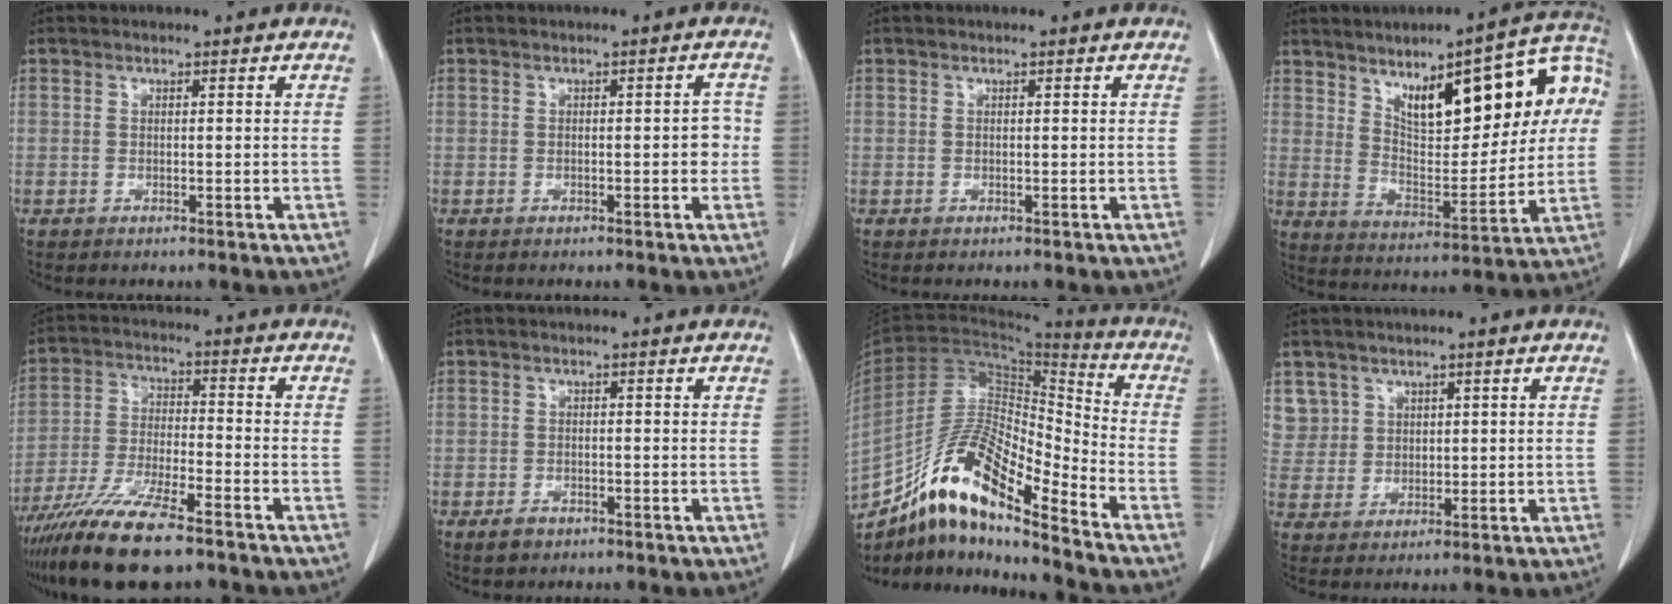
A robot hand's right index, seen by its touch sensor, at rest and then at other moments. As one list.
[{"total": 2.5, "force": [-0.2, 1.0, 2.3], "torque": [-0.023, 0.009, -0.004]}, {"total": 0.0}, {"total": 19.9, "force": [6.9, 6.6, 17.5], "torque": [-0.254, 0.032, 0.107]}, {"total": 13.4, "force": [-10.0, 2.0, 8.8], "torque": [-0.174, -0.034, -0.179]}, {"total": 2.0, "force": [-1.4, 1.1, 0.9], "torque": [-0.020, 0.000, -0.018]}, {"total": 16.8, "force": [-12.7, 2.6, 10.6], "torque": [-0.197, 0.018, -0.228]}, {"total": 5.3, "force": [3.0, 4.4, -0.3], "torque": [0.018, 0.004, 0.062]}]